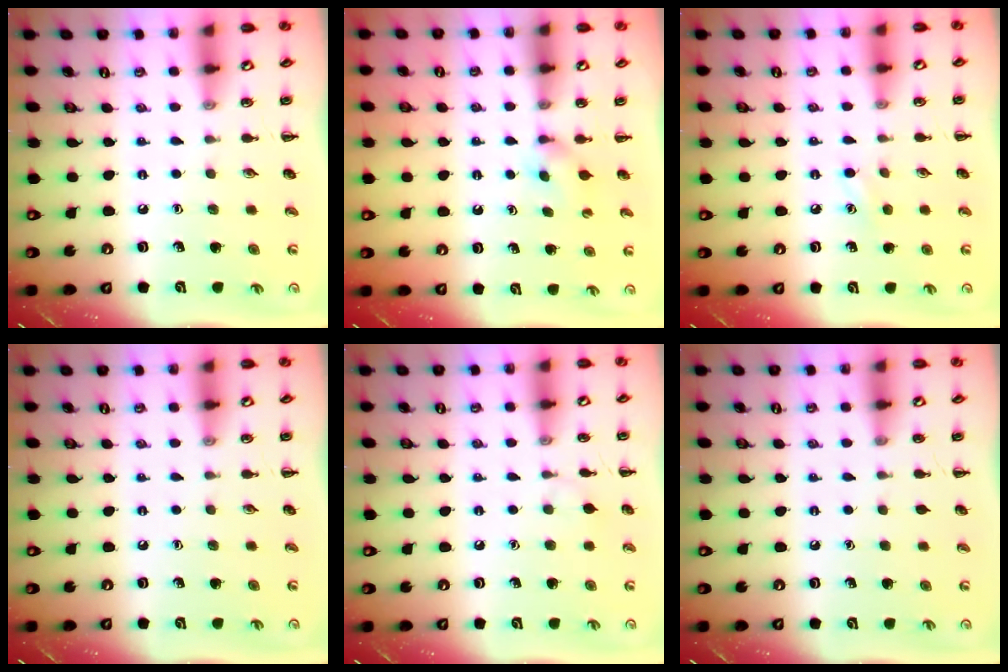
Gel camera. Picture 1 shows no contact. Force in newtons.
{"total": 2.5, "press": 2.3, "slide": 1.0}
{"total": 2.4, "press": 2.3, "slide": 0.8}
{"total": 0.0}
{"total": 4.6, "press": 4.3, "slide": 1.4}
{"total": 0.0}